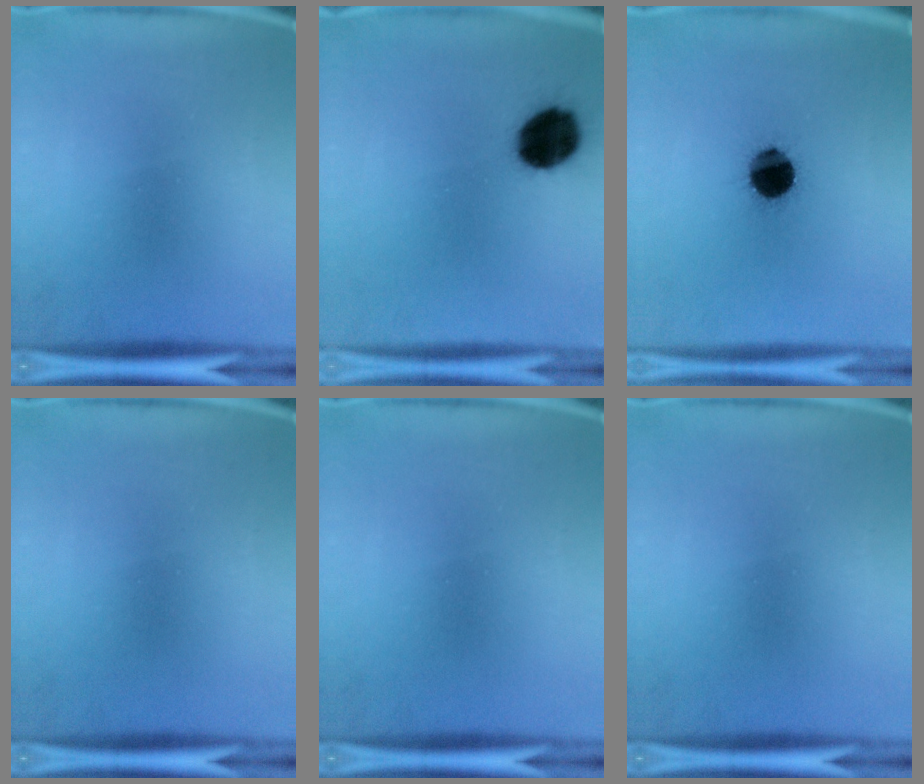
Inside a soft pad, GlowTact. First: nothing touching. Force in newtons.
{"total": 14.2}
{"total": 11.7}
{"total": 0.0}
{"total": 0.0}
{"total": 0.0}